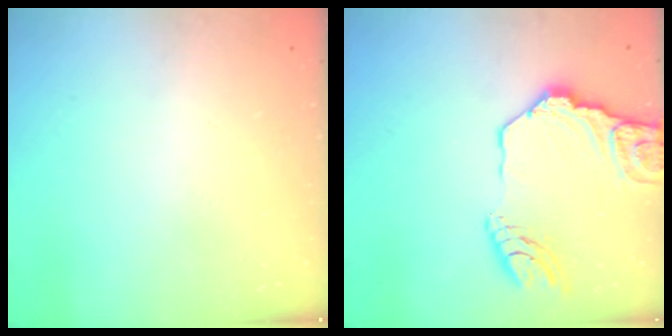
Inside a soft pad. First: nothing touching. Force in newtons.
{"total": 16.9, "press": 16.8, "slide": 2.3}